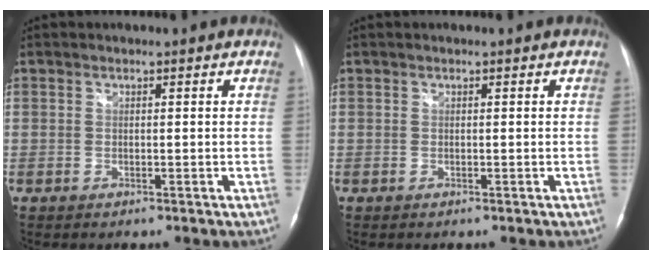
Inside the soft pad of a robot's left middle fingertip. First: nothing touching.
{"total": 0.0}